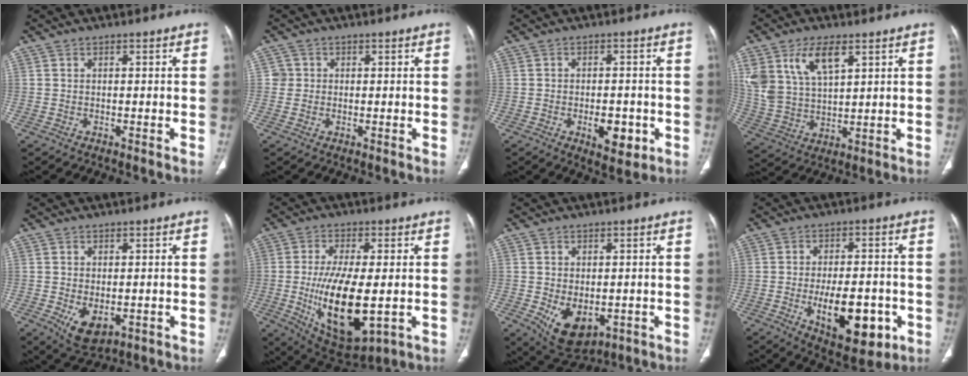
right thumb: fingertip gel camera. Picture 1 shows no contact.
{"total": 1.9, "force": [0.2, 1.8, 0.0], "torque": [0.013, 0.006, 0.000]}
{"total": 6.7, "force": [-2.1, 3.6, 5.3], "torque": [-0.059, 0.004, -0.021]}
{"total": 12.1, "force": [6.1, 6.1, 8.5], "torque": [-0.166, -0.017, 0.131]}
{"total": 6.0, "force": [-1.4, 3.6, 4.6], "torque": [-0.078, -0.009, -0.009]}
{"total": 17.1, "force": [-2.5, 7.0, 15.4], "torque": [-0.271, -0.022, -0.022]}
{"total": 8.8, "force": [-2.0, 5.6, 6.5], "torque": [-0.091, -0.011, -0.011]}
{"total": 14.6, "force": [-4.2, 7.0, 12.0], "torque": [-0.155, 0.008, -0.049]}